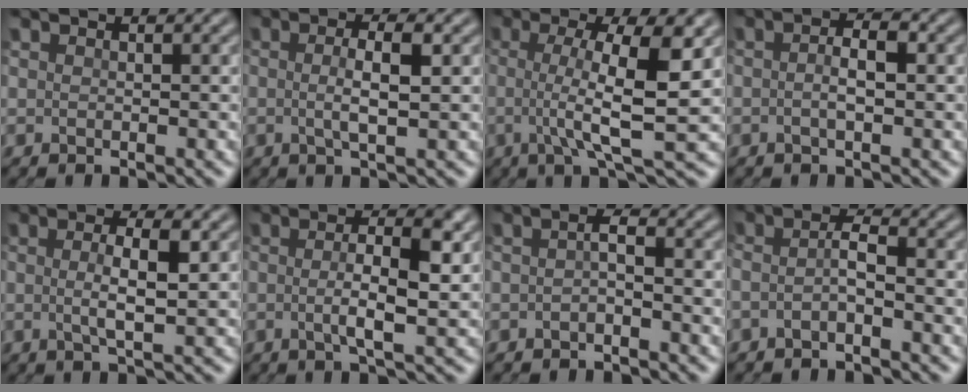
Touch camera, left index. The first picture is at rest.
{"total": 3.2, "force": [-0.2, 0.6, 3.1], "torque": [-0.059, 0.001, -0.007]}
{"total": 8.1, "force": [0.2, 1.9, 7.8], "torque": [-0.118, 0.001, -0.004]}
{"total": 2.5, "force": [-0.4, 0.8, 2.3], "torque": [-0.040, -0.004, -0.012]}
{"total": 3.7, "force": [-0.1, 0.8, 3.6], "torque": [-0.065, 0.000, -0.006]}
{"total": 5.3, "force": [-0.3, 1.3, 5.2], "torque": [-0.088, 0.001, -0.012]}
{"total": 1.6, "force": [-0.9, 0.3, 1.3], "torque": [-0.027, 0.000, -0.022]}
{"total": 2.1, "force": [-1.2, 0.4, 1.7], "torque": [-0.036, 0.003, -0.031]}